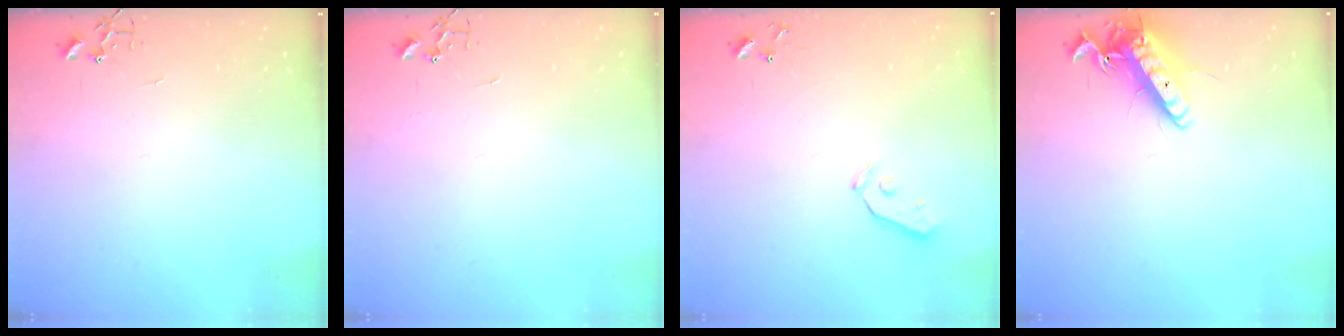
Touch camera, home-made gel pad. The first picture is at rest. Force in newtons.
{"total": 0.0}
{"total": 3.7, "press": 3.6, "slide": 0.8}
{"total": 13.9, "press": 13.9, "slide": 1.3}